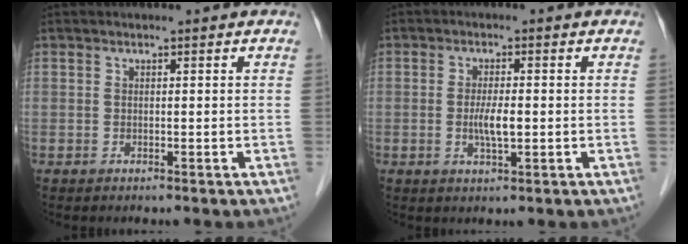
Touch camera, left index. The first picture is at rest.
{"total": 3.6, "force": [-0.4, 0.8, 3.5], "torque": [-0.070, -0.004, -0.007]}